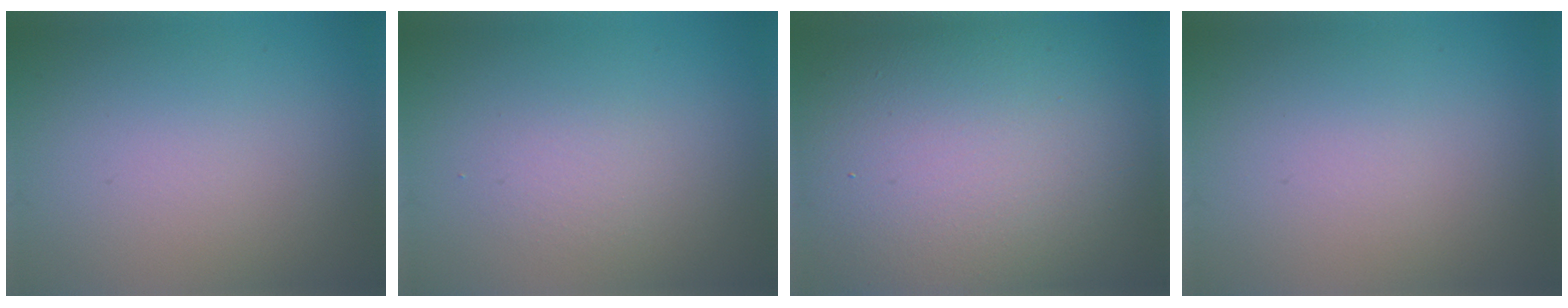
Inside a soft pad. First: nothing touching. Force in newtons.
{"total": 1.2, "press": 1.2, "slide": 0.0}
{"total": 14.3, "press": 14.3, "slide": 0.6}
{"total": 0.0}